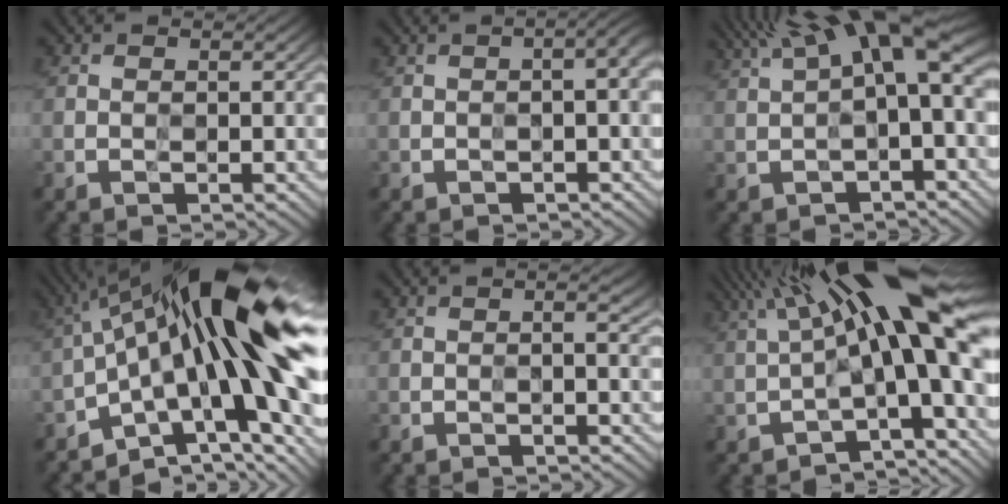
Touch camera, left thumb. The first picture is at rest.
{"total": 4.3, "force": [0.0, 1.3, 4.1], "torque": [-0.048, 0.010, -0.004]}
{"total": 11.3, "force": [4.4, 3.0, 9.9], "torque": [-0.166, 0.026, 0.076]}
{"total": 19.2, "force": [-1.0, 6.9, 17.8], "torque": [-0.247, 0.021, -0.038]}
{"total": 1.7, "force": [0.1, 0.2, 1.7], "torque": [-0.028, 0.001, -0.001]}
{"total": 17.5, "force": [4.2, 4.4, 16.4], "torque": [-0.271, 0.021, 0.076]}